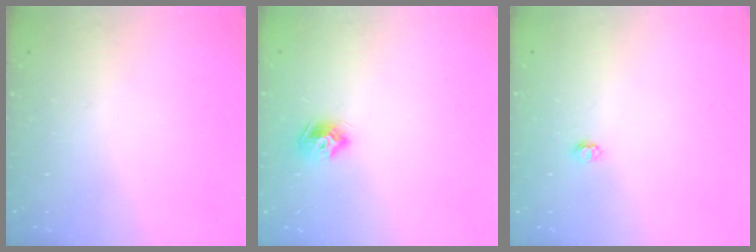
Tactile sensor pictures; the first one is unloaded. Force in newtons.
{"total": 8.7, "press": 8.7, "slide": 0.4}
{"total": 2.9, "press": 2.9, "slide": 0.4}